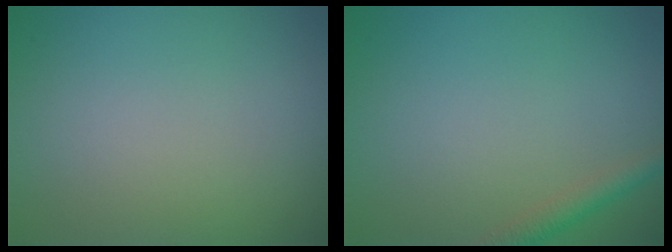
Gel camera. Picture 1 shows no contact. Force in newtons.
{"total": 1.9, "press": 1.9, "slide": 0.0}